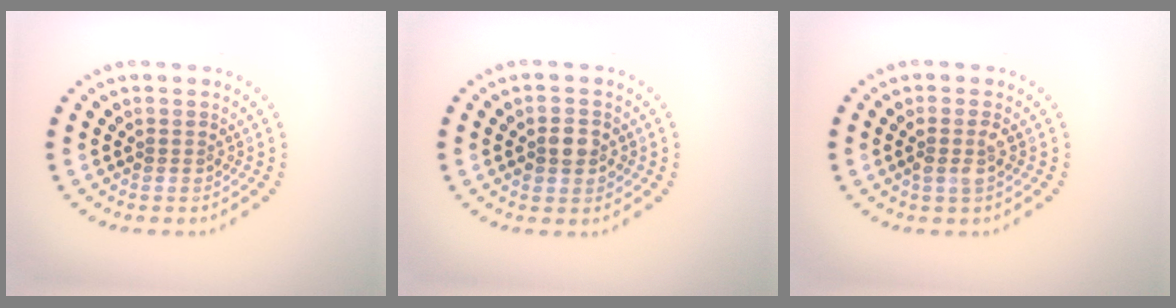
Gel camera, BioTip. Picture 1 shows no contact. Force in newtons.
{"total": 2.4, "press": 2.4, "slide": 0.4}
{"total": 1.5, "press": 1.3, "slide": 0.7}